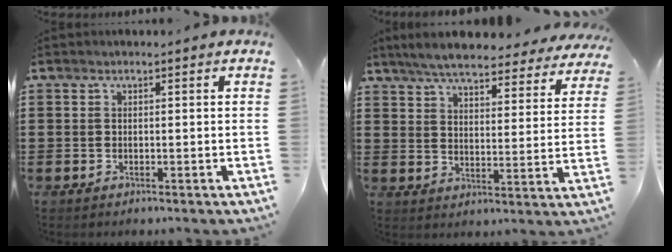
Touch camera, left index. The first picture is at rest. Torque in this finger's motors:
{"motor_torque": [2.14, 0.00, 1.05, 0.21]}